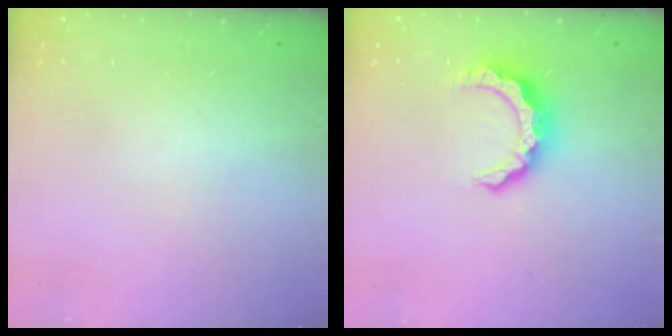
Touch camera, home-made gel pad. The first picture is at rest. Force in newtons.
{"total": 8.3, "press": 8.3, "slide": 0.9}